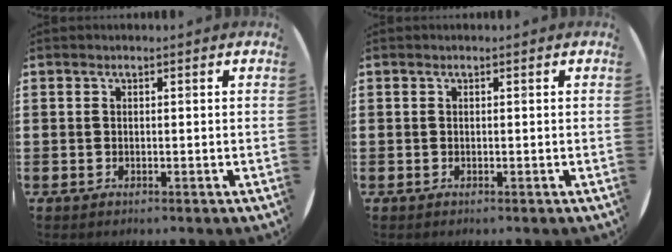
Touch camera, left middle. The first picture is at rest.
{"total": 0.0}